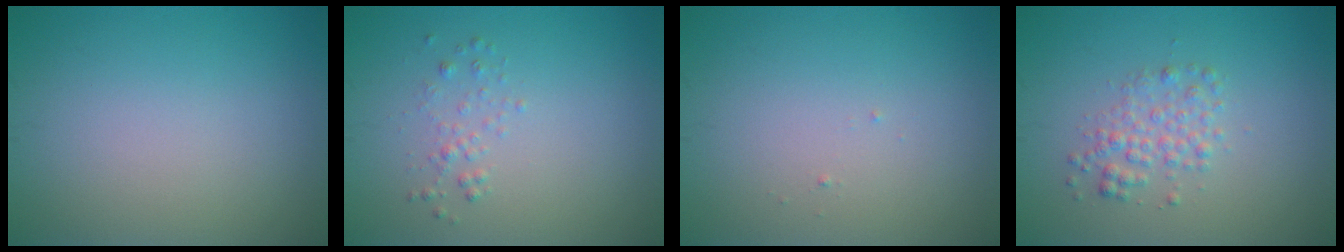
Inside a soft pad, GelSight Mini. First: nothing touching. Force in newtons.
{"total": 1.0, "press": 1.0, "slide": 0.0}
{"total": 0.0}
{"total": 2.2, "press": 2.2, "slide": 0.0}